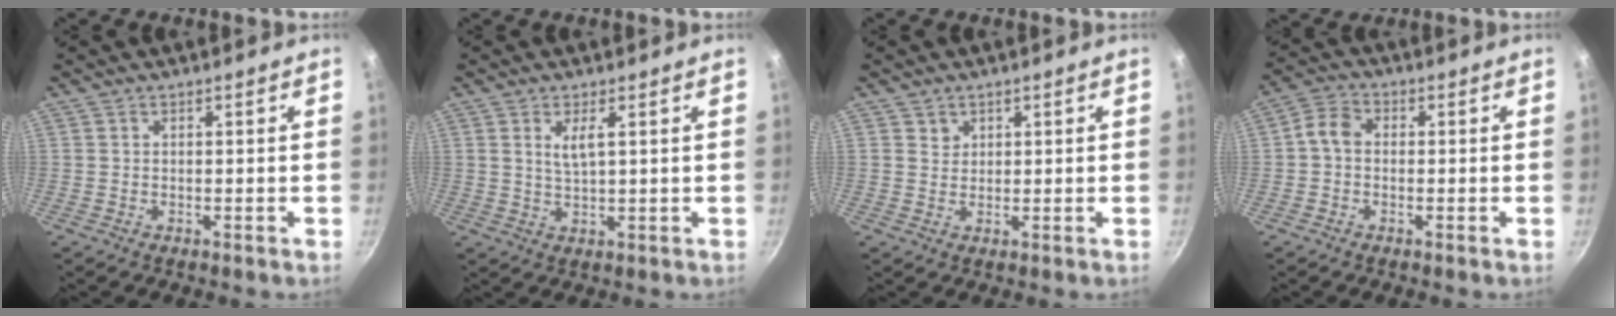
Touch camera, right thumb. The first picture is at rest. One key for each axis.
{"total": 3.6, "fx": 1.3, "fy": 0.9, "fz": 3.3, "tx": -0.066, "ty": -0.005, "tz": 0.028}
{"total": 1.8, "fx": 0.9, "fy": 1.6, "fz": 0.2, "tx": 0.014, "ty": 0.001, "tz": 0.014}
{"total": 4.2, "fx": -0.3, "fy": 3.3, "fz": 2.6, "tx": -0.048, "ty": 0.017, "tz": -0.021}